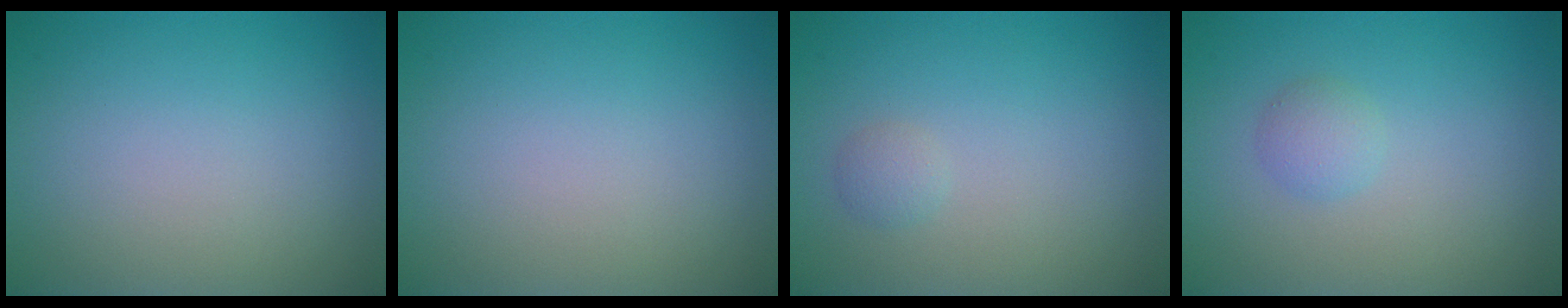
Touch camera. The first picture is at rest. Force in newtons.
{"total": 0.0}
{"total": 0.9, "press": 0.9, "slide": 0.0}
{"total": 1.4, "press": 1.4, "slide": 0.0}